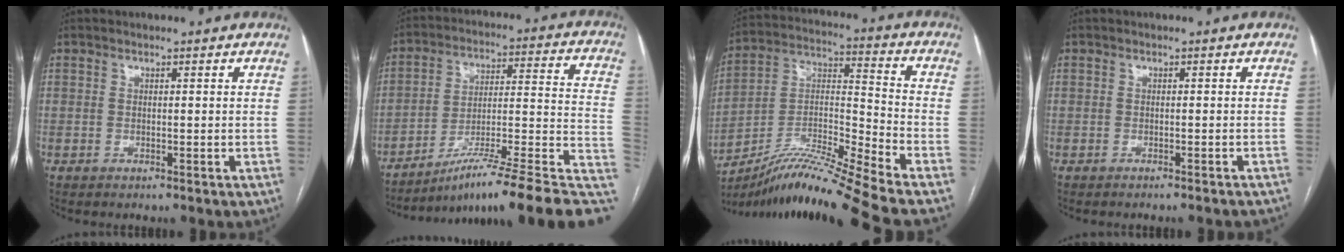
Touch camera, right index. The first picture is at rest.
{"total": 22.1, "force": [-15.0, 0.7, 16.2], "torque": [-0.156, 0.036, -0.229]}
{"total": 17.0, "force": [-14.7, -3.0, 8.0], "torque": [-0.150, 0.014, -0.262]}
{"total": 4.6, "force": [-4.3, 0.9, 1.2], "torque": [-0.009, -0.003, -0.048]}